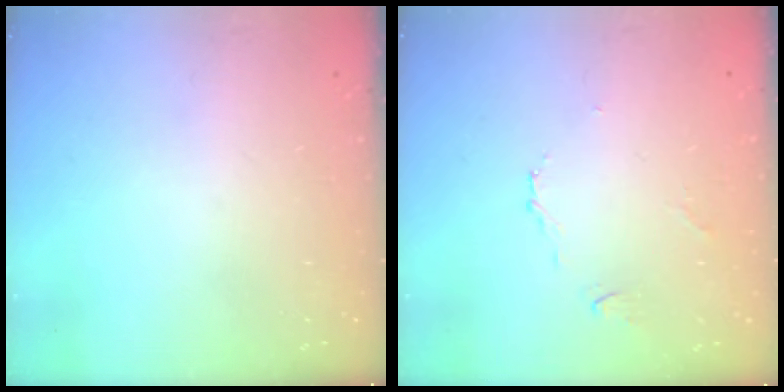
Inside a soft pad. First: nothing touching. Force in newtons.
{"total": 3.0, "press": 3.0, "slide": 0.5}